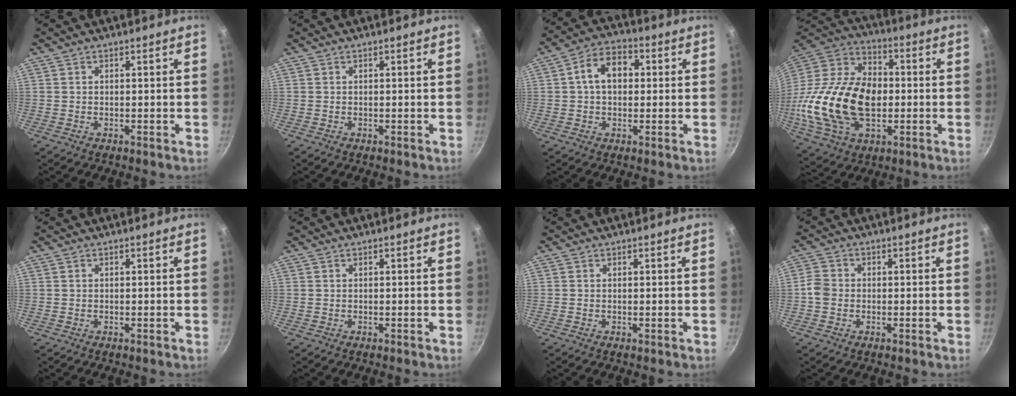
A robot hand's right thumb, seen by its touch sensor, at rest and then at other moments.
{"total": 0.0}
{"total": 9.1, "force": [1.3, 6.4, 6.4], "torque": [-0.076, 0.022, 0.007]}
{"total": 26.6, "force": [-2.5, 16.9, 20.4], "torque": [-0.367, 0.031, -0.044]}
{"total": 0.0}
{"total": 0.0}
{"total": 0.0}
{"total": 3.4, "force": [-0.7, 2.9, 1.7], "torque": [-0.030, 0.014, -0.021]}